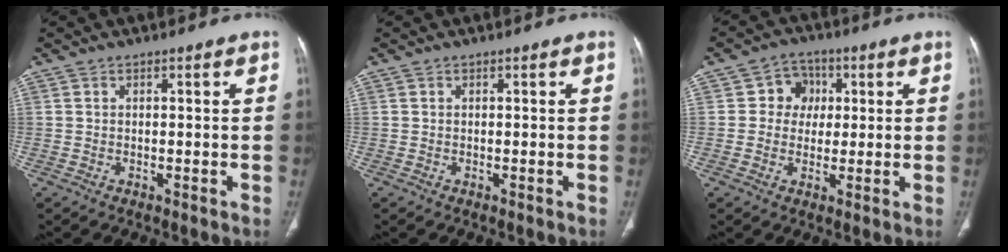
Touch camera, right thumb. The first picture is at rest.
{"total": 0.0}
{"total": 6.0, "force": [1.0, 5.5, 2.3], "torque": [0.004, 0.009, 0.009]}